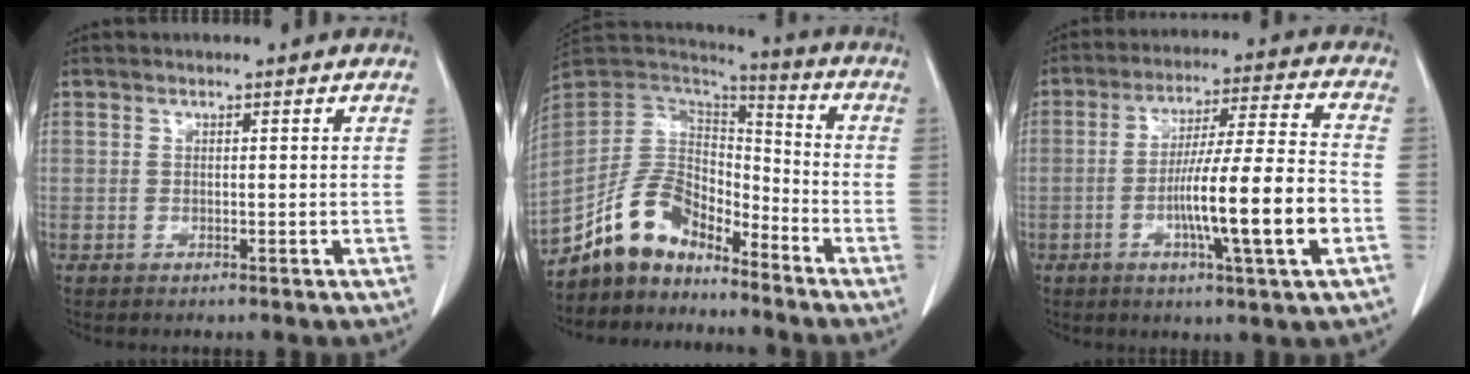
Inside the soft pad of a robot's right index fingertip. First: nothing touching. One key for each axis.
{"total": 11.4, "fx": -9.2, "fy": 5.2, "fz": 4.4, "tx": -0.089, "ty": 0.039, "tz": -0.176}
{"total": 14.5, "fx": -4.1, "fy": 0.0, "fz": 13.9, "tx": -0.238, "ty": 0.000, "tz": -0.069}